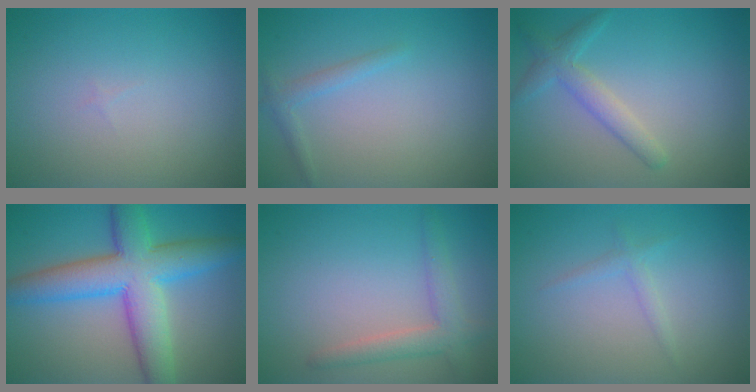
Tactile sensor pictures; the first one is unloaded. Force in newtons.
{"total": 1.3, "press": 1.3, "slide": 0.1}
{"total": 2.5, "press": 2.5, "slide": 0.2}
{"total": 9.0, "press": 9.0, "slide": 0.2}
{"total": 2.7, "press": 2.7, "slide": 0.2}
{"total": 1.1, "press": 1.1, "slide": 0.1}